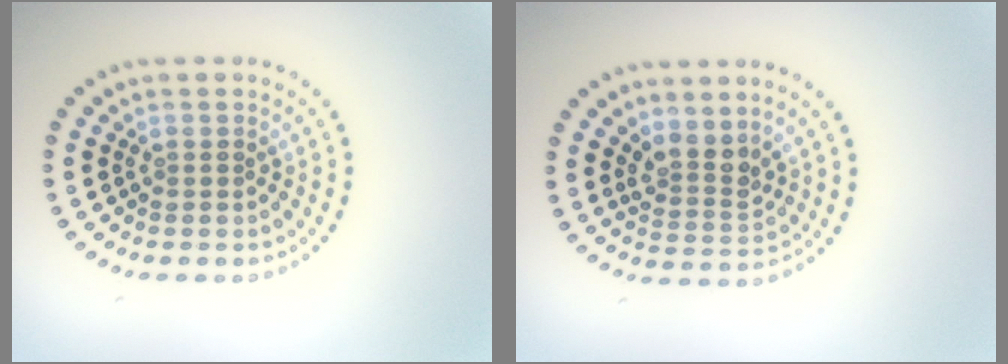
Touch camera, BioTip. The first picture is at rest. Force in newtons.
{"total": 2.6, "press": 2.0, "slide": 1.7}